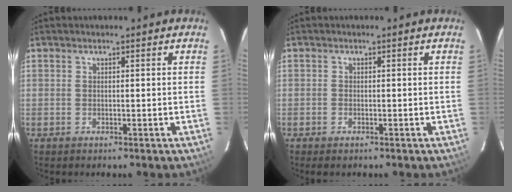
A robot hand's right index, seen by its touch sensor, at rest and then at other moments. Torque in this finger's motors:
{"motor_torque": [0.15, -0.08, 0.03, 0.02]}